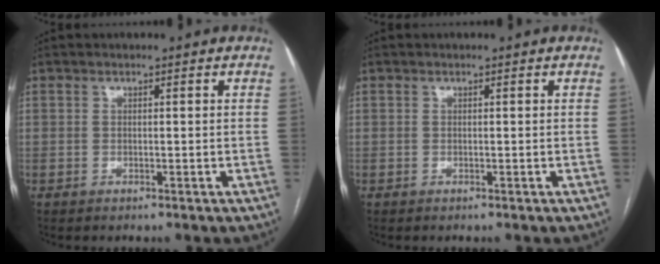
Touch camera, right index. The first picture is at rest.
{"total": 0.0}